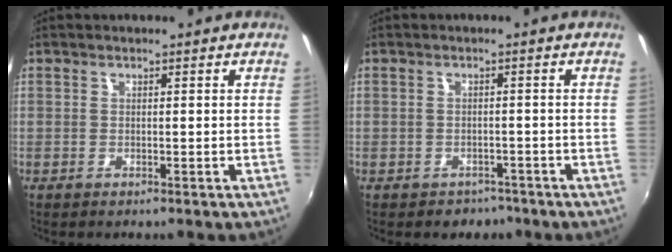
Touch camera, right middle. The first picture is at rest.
{"total": 3.3, "force": [-2.3, 2.4, 0.3], "torque": [-0.011, 0.000, -0.030]}